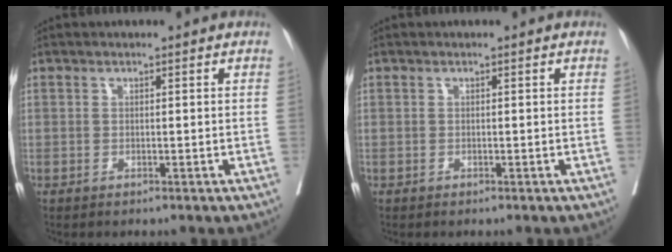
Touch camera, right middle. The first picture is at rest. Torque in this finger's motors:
{"motor_torque": [-0.06, 0.11, -0.03, -0.01]}